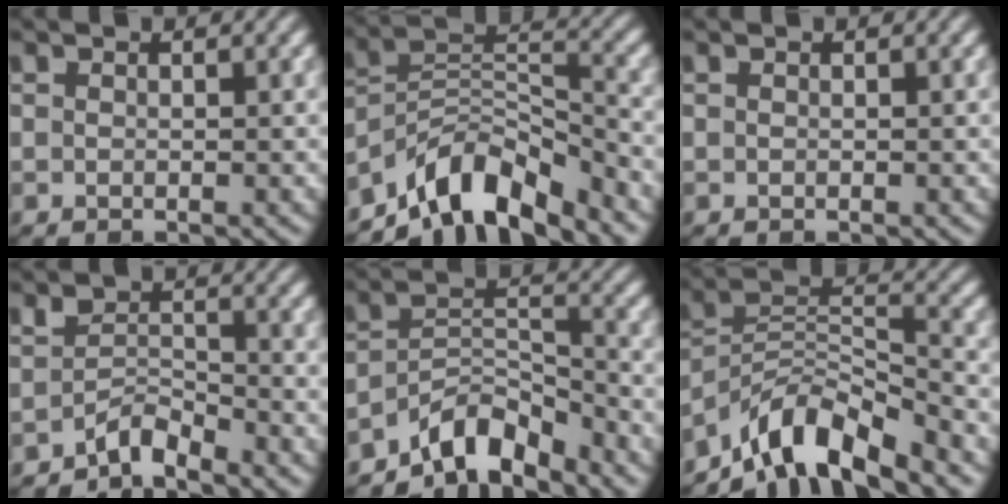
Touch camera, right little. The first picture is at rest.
{"total": 10.4, "force": [-5.8, 6.3, 5.9], "torque": [-0.094, -0.032, -0.088]}
{"total": 0.0}
{"total": 3.0, "force": [-2.8, 0.8, 0.8], "torque": [-0.009, -0.012, -0.047]}
{"total": 7.8, "force": [-5.4, 4.0, 3.9], "torque": [-0.051, -0.025, -0.083]}
{"total": 9.7, "force": [-5.1, 5.8, 5.8], "torque": [-0.093, -0.031, -0.079]}